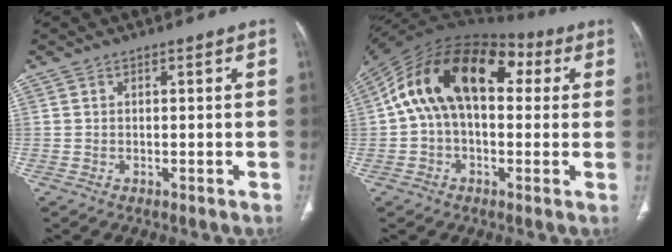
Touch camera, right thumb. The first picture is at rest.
{"total": 20.3, "force": [4.4, 12.2, 15.6], "torque": [-0.250, 0.053, 0.059]}